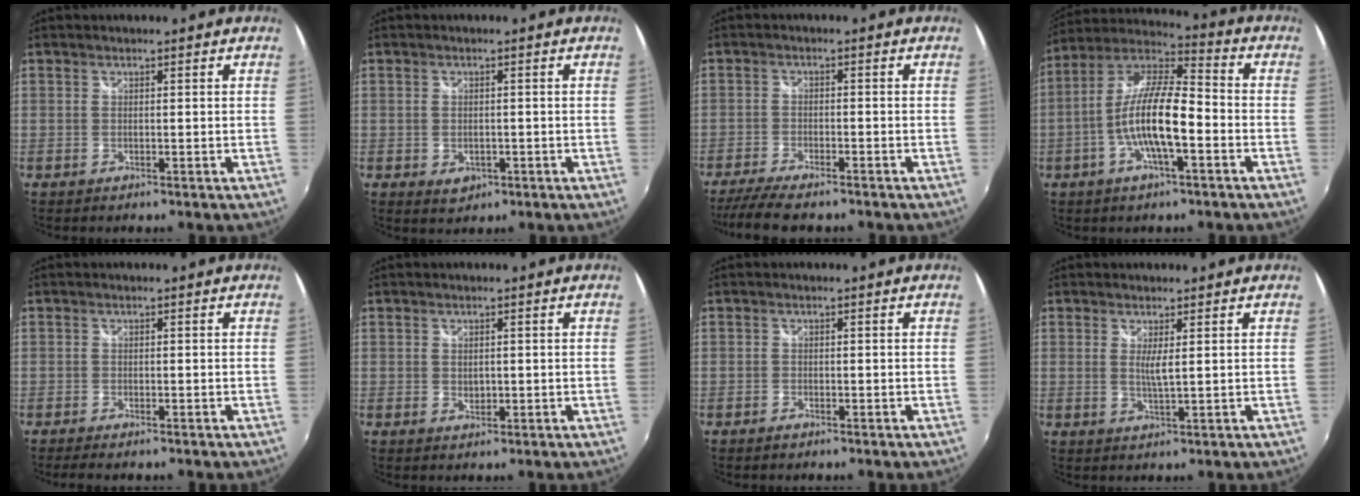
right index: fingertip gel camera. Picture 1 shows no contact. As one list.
[{"total": 3.2, "force": [-0.9, 2.5, 1.8], "torque": [-0.034, -0.002, -0.009]}, {"total": 9.5, "force": [-7.9, 1.9, 4.8], "torque": [-0.116, -0.030, -0.136]}, {"total": 13.6, "force": [-3.8, 3.2, 12.7], "torque": [-0.248, 0.005, -0.073]}, {"total": 2.9, "force": [-2.4, 0.7, 1.6], "torque": [-0.034, -0.014, -0.041]}, {"total": 1.4, "force": [0.1, 1.2, 0.8], "torque": [-0.012, 0.002, 0.003]}, {"total": 1.1, "force": [-0.9, 0.6, 0.3], "torque": [-0.007, 0.000, -0.016]}, {"total": 2.5, "force": [0.7, 0.0, 2.4], "torque": [-0.043, -0.006, 0.009]}]